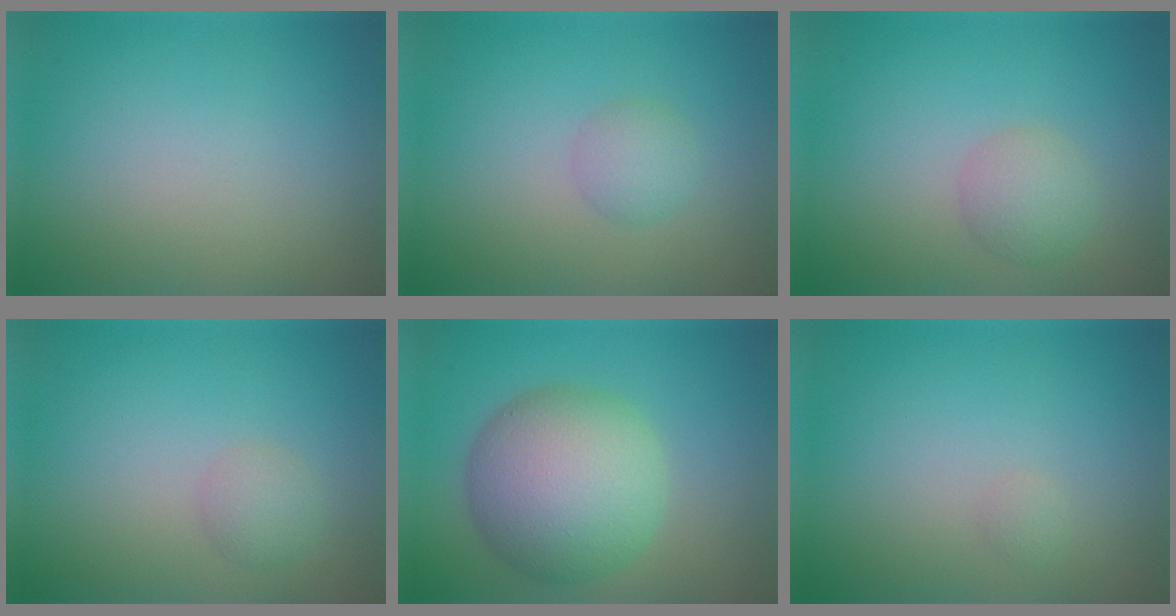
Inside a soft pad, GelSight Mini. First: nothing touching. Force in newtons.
{"total": 1.9, "press": 1.9, "slide": 0.0}
{"total": 2.5, "press": 2.5, "slide": 0.1}
{"total": 1.7, "press": 1.7, "slide": 0.1}
{"total": 10.5, "press": 10.5, "slide": 0.3}
{"total": 0.6, "press": 0.6, "slide": 0.0}